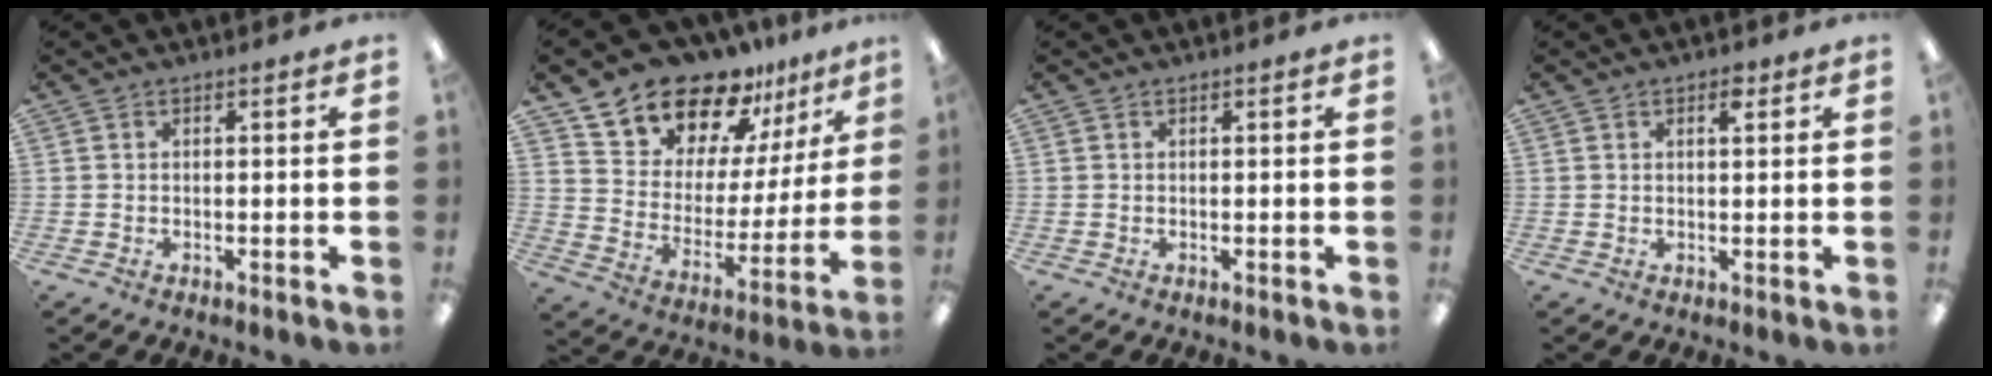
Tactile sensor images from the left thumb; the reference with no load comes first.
{"total": 17.4, "force": [15.1, 7.9, 3.5], "torque": [-0.083, -0.128, 0.276]}
{"total": 0.0}
{"total": 2.2, "force": [1.4, 0.8, 1.6], "torque": [-0.018, -0.004, 0.019]}